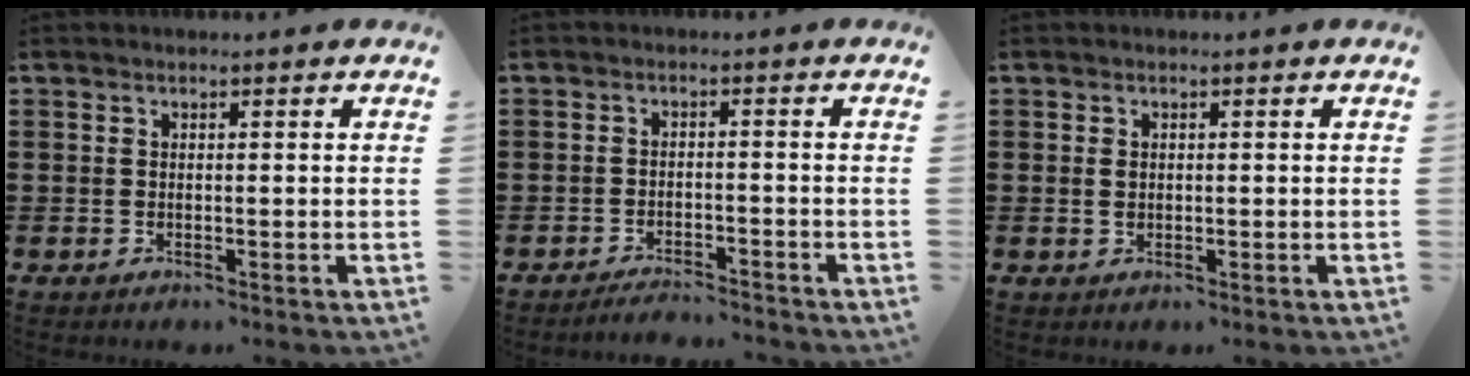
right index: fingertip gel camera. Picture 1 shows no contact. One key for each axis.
{"total": 2.6, "fx": -2.6, "fy": 0.1, "fz": 0.1, "tx": -0.007, "ty": 0.001, "tz": -0.054}
{"total": 1.1, "fx": 0.1, "fy": 0.7, "fz": 0.8, "tx": -0.019, "ty": 0.004, "tz": 0.002}